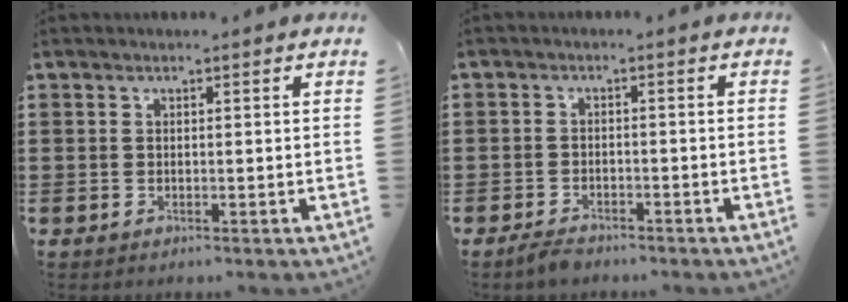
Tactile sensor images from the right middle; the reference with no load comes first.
{"total": 2.1, "force": [-1.9, 0.7, 0.1], "torque": [-0.007, 0.005, -0.040]}